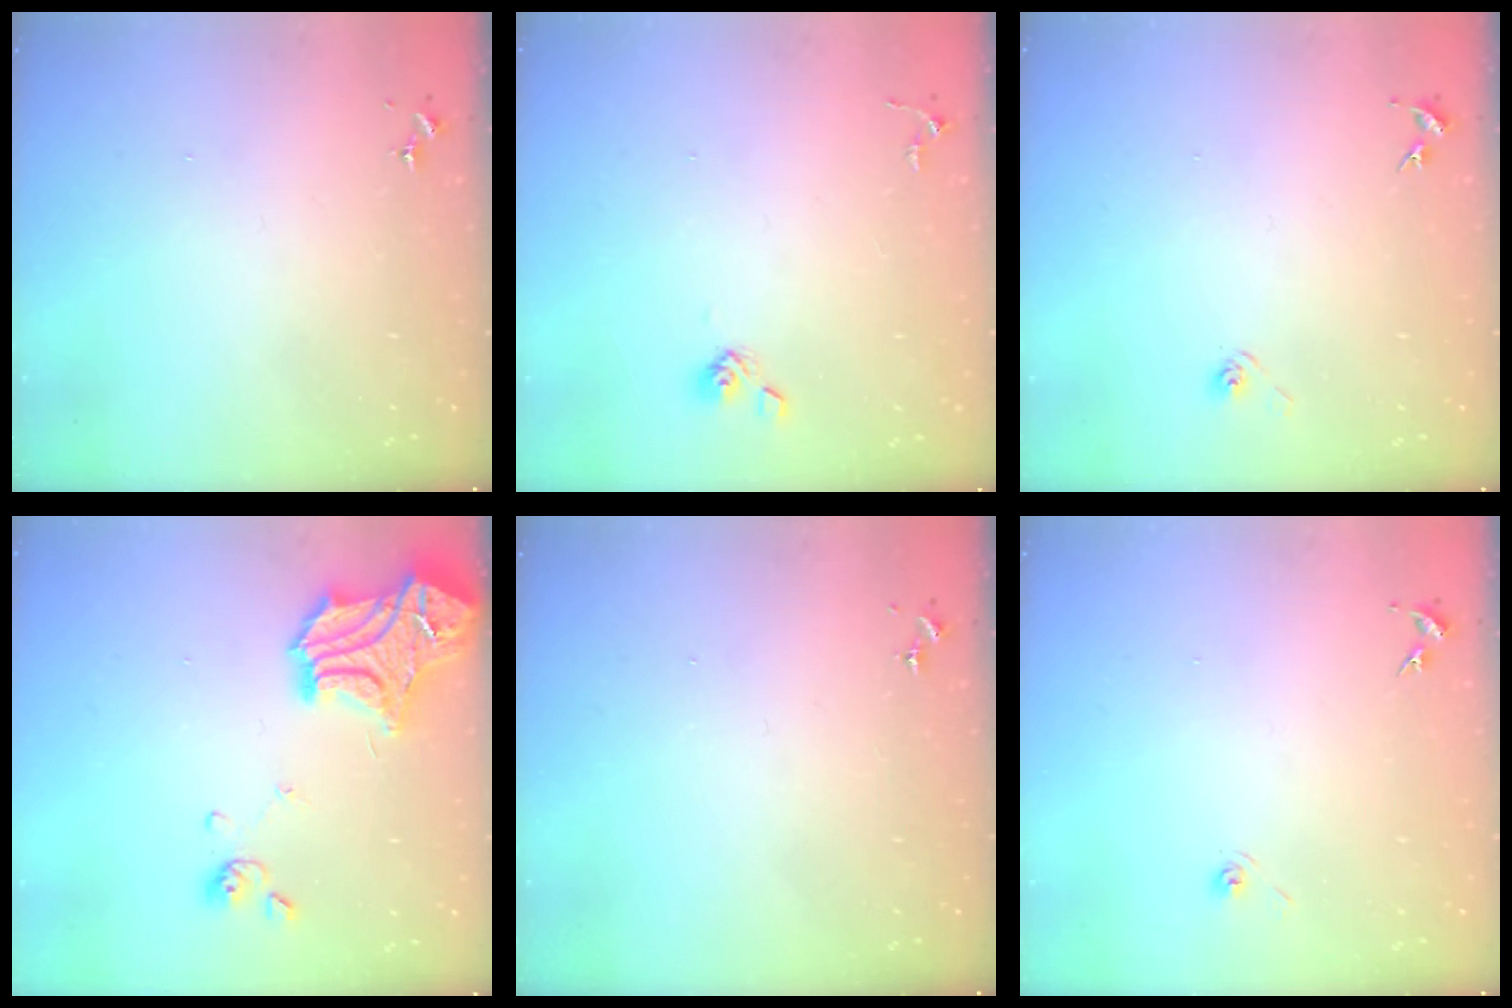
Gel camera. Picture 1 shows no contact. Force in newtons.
{"total": 4.6, "press": 4.1, "slide": 2.1}
{"total": 3.1, "press": 2.7, "slide": 1.4}
{"total": 20.6, "press": 20.5, "slide": 1.8}
{"total": 0.0}
{"total": 3.1, "press": 2.6, "slide": 1.8}